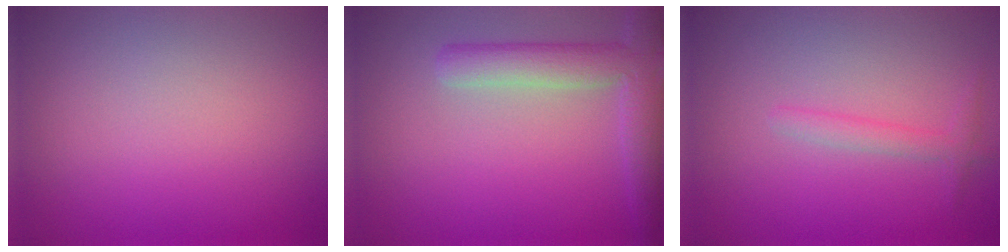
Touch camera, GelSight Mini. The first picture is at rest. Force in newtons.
{"total": 4.6, "press": 4.6, "slide": 0.5}
{"total": 1.4, "press": 1.4, "slide": 0.0}